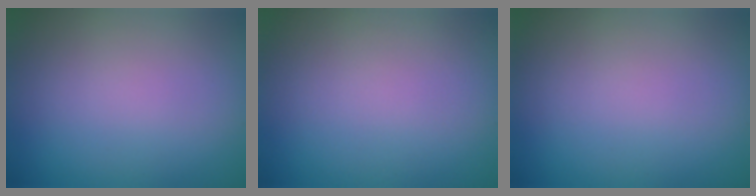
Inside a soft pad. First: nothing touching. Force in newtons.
{"total": 0.0}
{"total": 0.0}